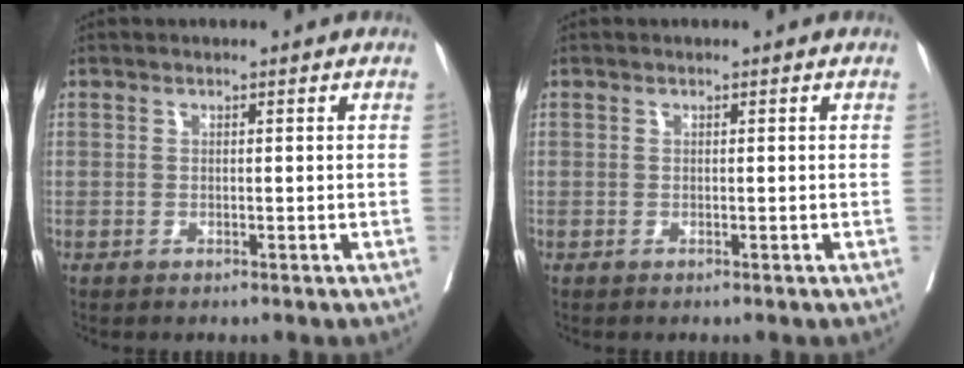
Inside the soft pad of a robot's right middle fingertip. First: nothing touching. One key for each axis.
{"total": 0.0}